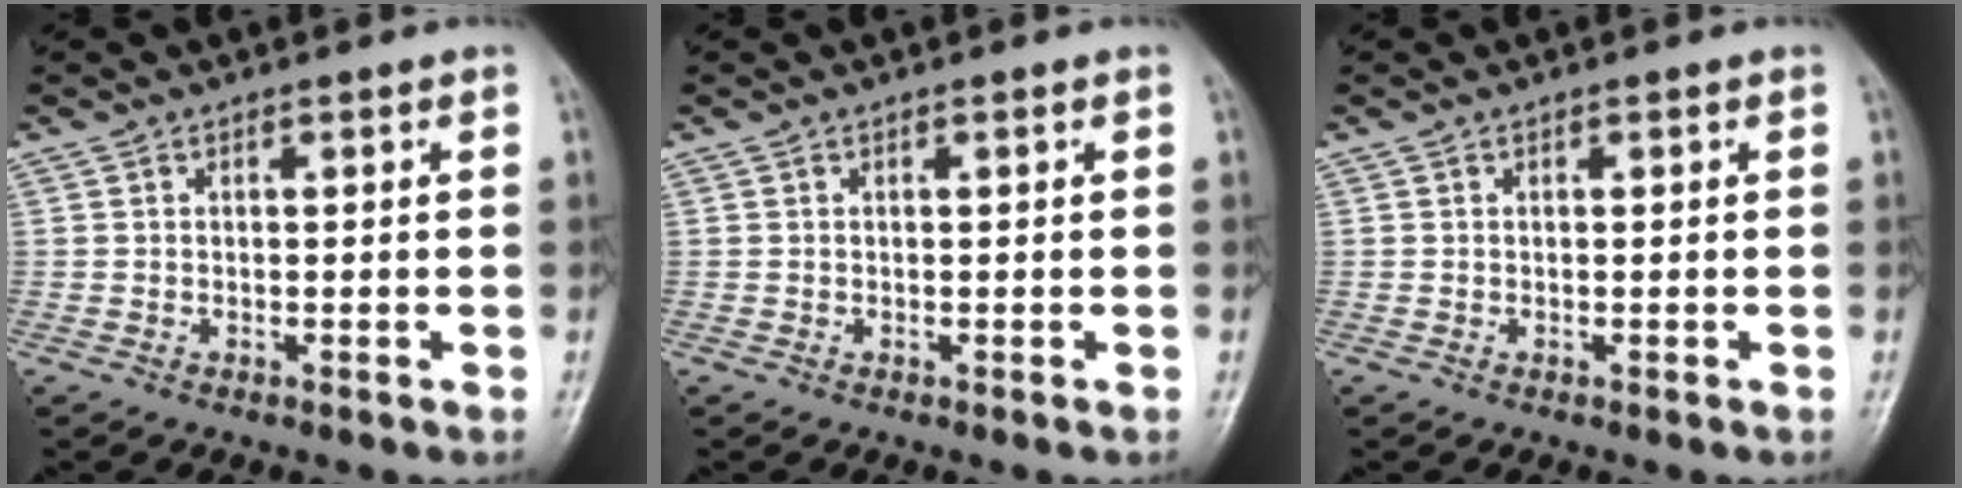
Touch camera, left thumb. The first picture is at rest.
{"total": 0.0}
{"total": 0.0}